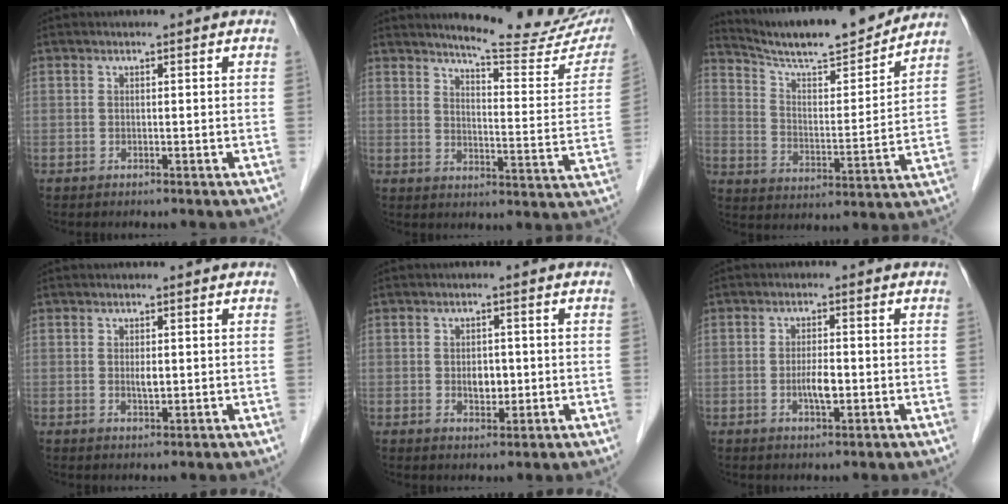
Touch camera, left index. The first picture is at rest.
{"total": 17.6, "force": [15.8, 2.0, 7.5], "torque": [-0.093, -0.066, 0.184]}
{"total": 17.0, "force": [15.8, 1.0, 6.2], "torque": [-0.108, -0.010, 0.247]}
{"total": 1.3, "force": [0.3, 0.5, 1.2], "torque": [-0.023, -0.003, 0.005]}
{"total": 2.8, "force": [-0.2, 1.9, 2.1], "torque": [-0.033, 0.001, 0.002]}
{"total": 3.1, "force": [-0.7, 0.8, 2.9], "torque": [-0.056, 0.000, -0.010]}